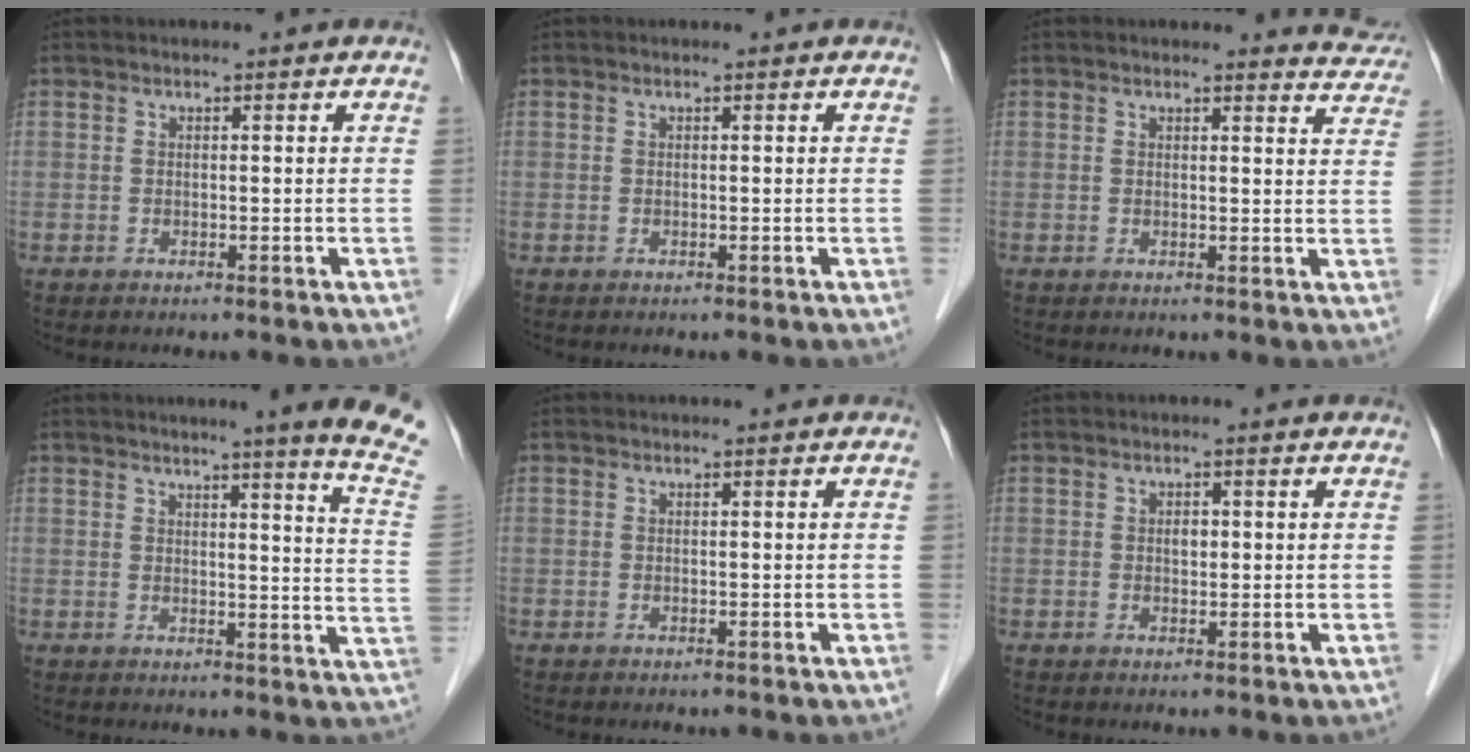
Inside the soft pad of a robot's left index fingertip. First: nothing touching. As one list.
[{"total": 0.0}, {"total": 4.6, "force": [4.5, 0.9, -0.1], "torque": [0.014, -0.029, 0.019]}, {"total": 11.6, "force": [9.5, -2.2, 6.3], "torque": [-0.075, -0.070, 0.089]}, {"total": 0.0}, {"total": 1.2, "force": [0.1, 0.8, 0.9], "torque": [-0.013, 0.003, 0.001]}]